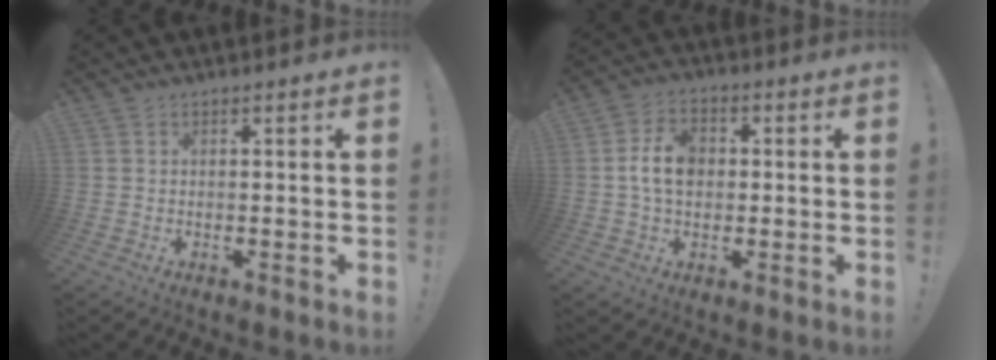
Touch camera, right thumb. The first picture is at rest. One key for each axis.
{"total": 9.2, "fx": 0.4, "fy": 6.6, "fz": 6.4, "tx": -0.106, "ty": 0.012, "tz": 0.007}